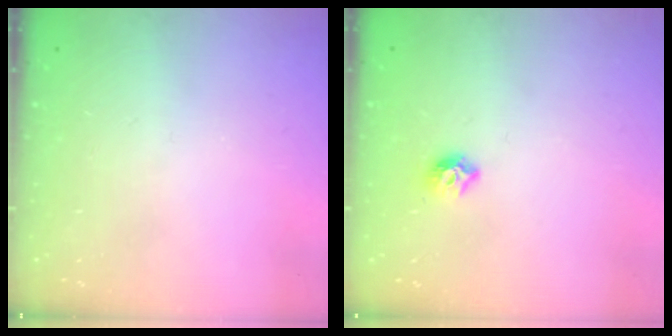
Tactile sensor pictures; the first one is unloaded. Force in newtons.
{"total": 5.8, "press": 5.7, "slide": 0.9}